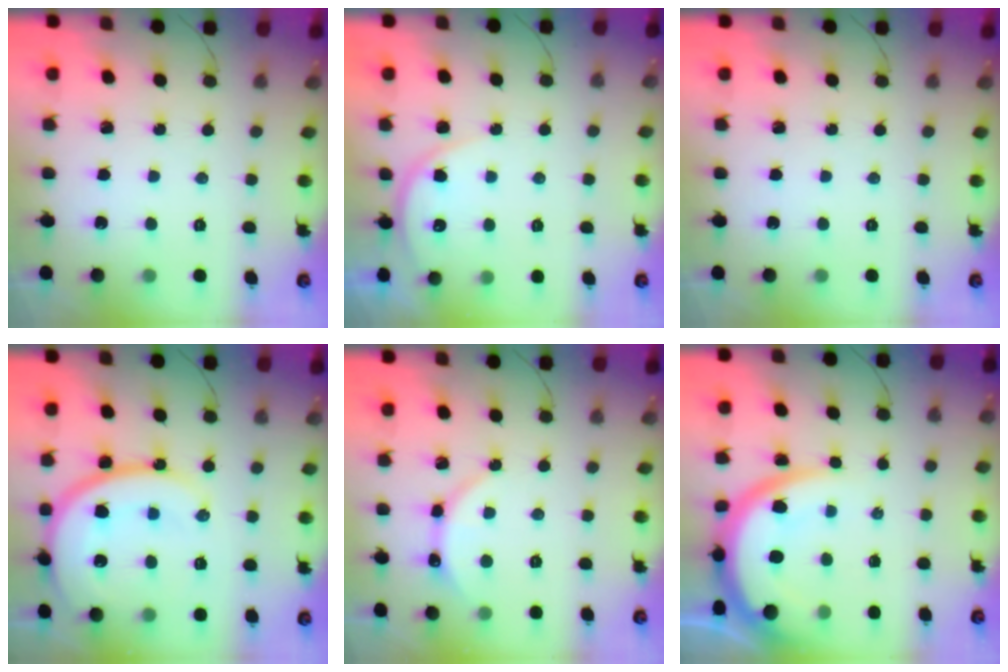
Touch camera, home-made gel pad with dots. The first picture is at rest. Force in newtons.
{"total": 6.6, "press": 6.6, "slide": 0.6}
{"total": 0.0}
{"total": 17.1, "press": 17.0, "slide": 1.9}
{"total": 3.6, "press": 3.6, "slide": 0.4}
{"total": 12.2, "press": 12.1, "slide": 1.1}